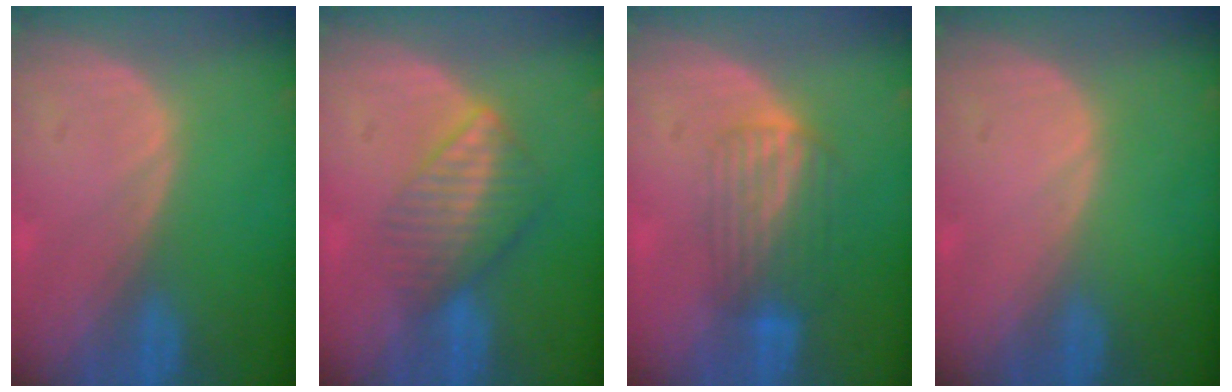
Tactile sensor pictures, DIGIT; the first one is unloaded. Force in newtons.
{"total": 6.7, "press": 5.9, "slide": 3.1}
{"total": 6.8, "press": 5.9, "slide": 3.4}
{"total": 0.0}